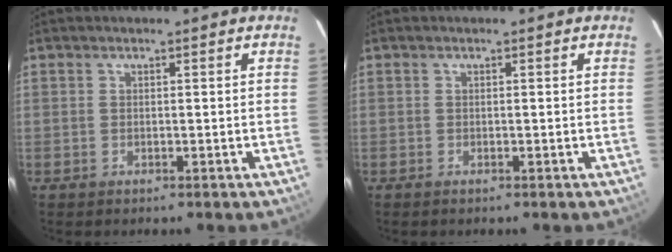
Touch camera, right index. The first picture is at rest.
{"total": 0.0}